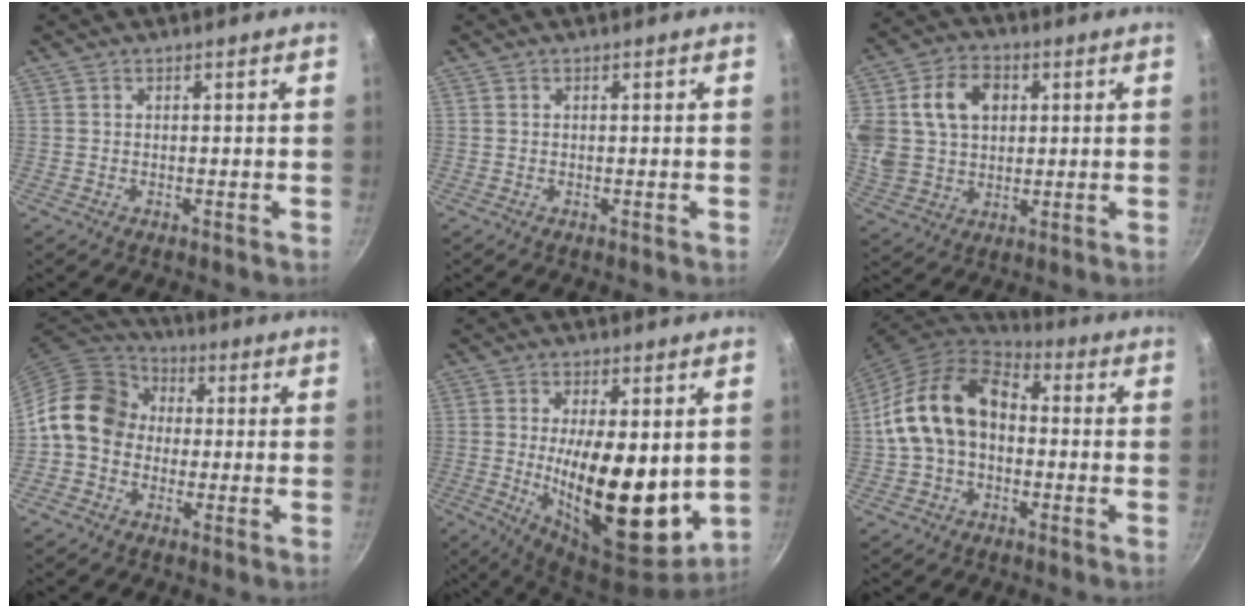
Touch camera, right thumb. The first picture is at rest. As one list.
[{"total": 0.0}, {"total": 17.6, "force": [4.2, 13.4, 10.6], "torque": [-0.206, 0.018, 0.077]}, {"total": 12.3, "force": [0.5, 10.4, 6.6], "torque": [-0.076, 0.025, -0.014]}, {"total": 18.4, "force": [0.0, 7.7, 16.7], "torque": [-0.243, -0.029, 0.007]}, {"total": 16.1, "force": [0.1, 11.6, 11.3], "torque": [-0.183, 0.043, -0.010]}]